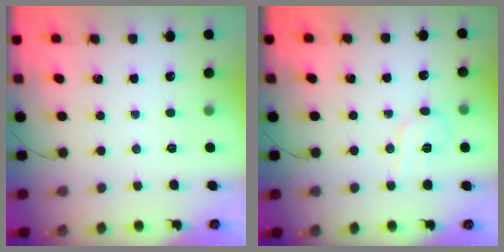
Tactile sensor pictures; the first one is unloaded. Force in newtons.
{"total": 6.6, "press": 6.4, "slide": 1.8}